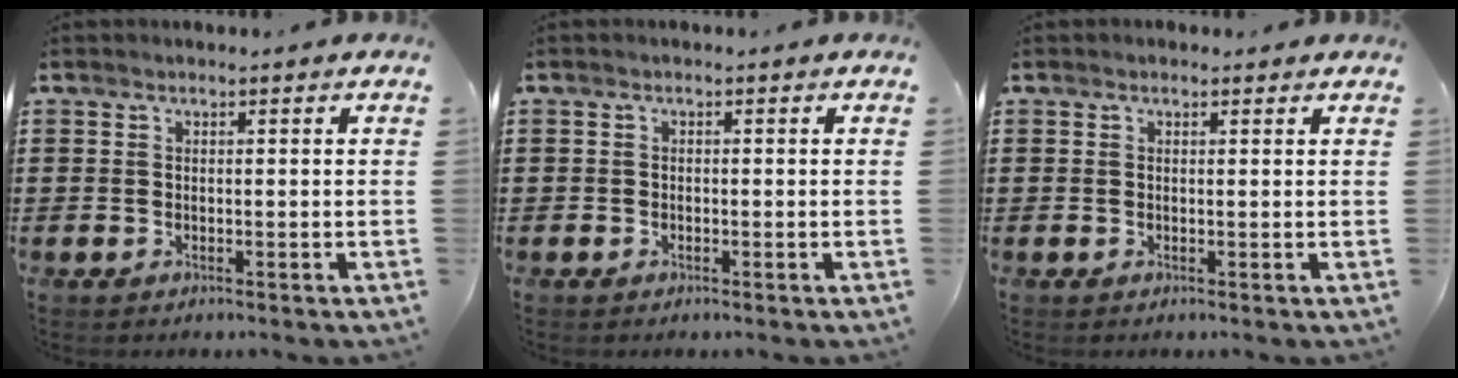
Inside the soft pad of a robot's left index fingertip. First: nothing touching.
{"total": 0.5, "force": [-0.3, 0.4, 0.1], "torque": [-0.003, 0.001, -0.007]}
{"total": 0.5, "force": [0.3, 0.3, 0.2], "torque": [0.004, 0.001, 0.004]}